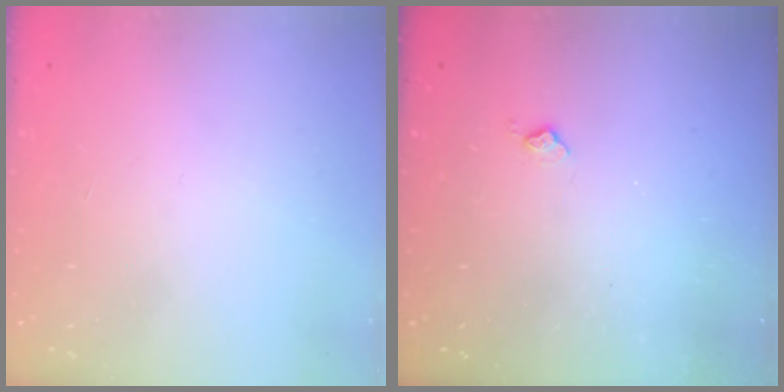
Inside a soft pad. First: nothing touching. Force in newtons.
{"total": 3.8, "press": 3.8, "slide": 0.6}